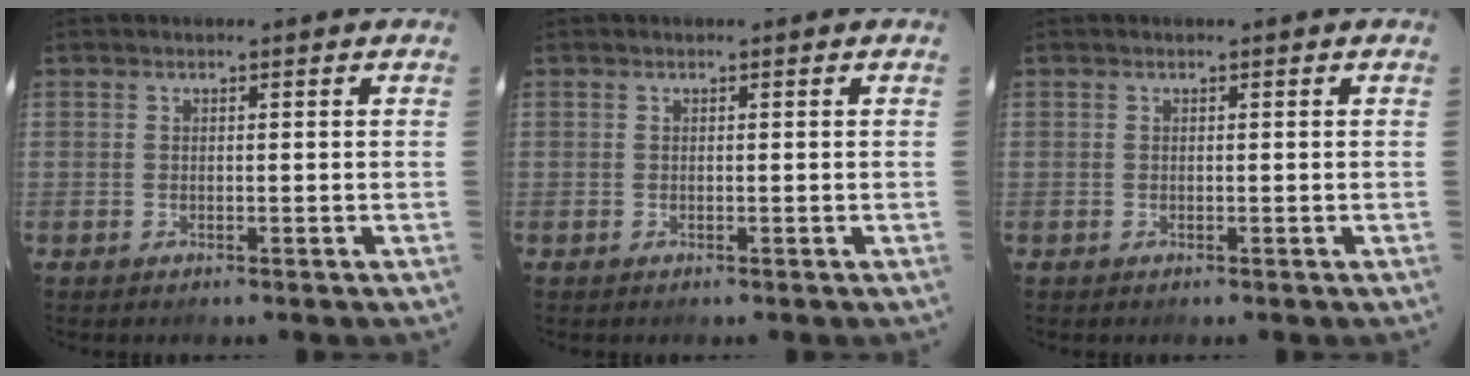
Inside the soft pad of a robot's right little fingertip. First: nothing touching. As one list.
[{"total": 0.0}, {"total": 0.0}]